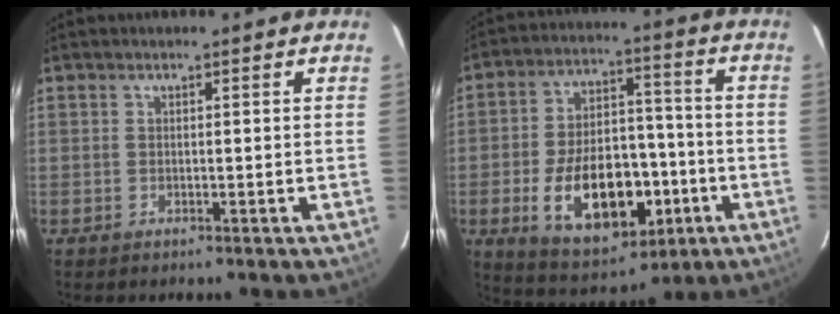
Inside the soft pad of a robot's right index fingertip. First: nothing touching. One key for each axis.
{"total": 20.6, "fx": -6.7, "fy": 11.4, "fz": 15.8, "tx": -0.305, "ty": 0.013, "tz": -0.085}